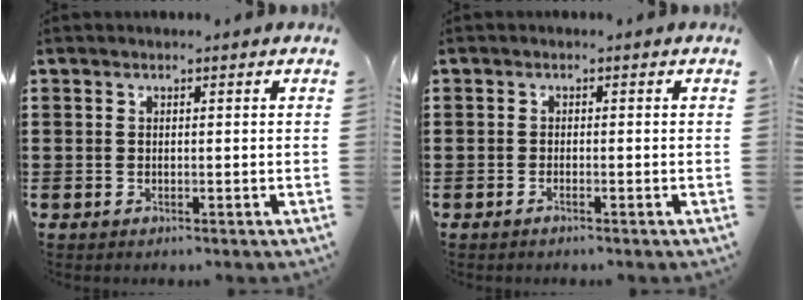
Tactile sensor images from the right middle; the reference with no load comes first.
{"total": 0.8, "force": [-0.6, 0.0, 0.5], "torque": [-0.012, -0.005, -0.009]}